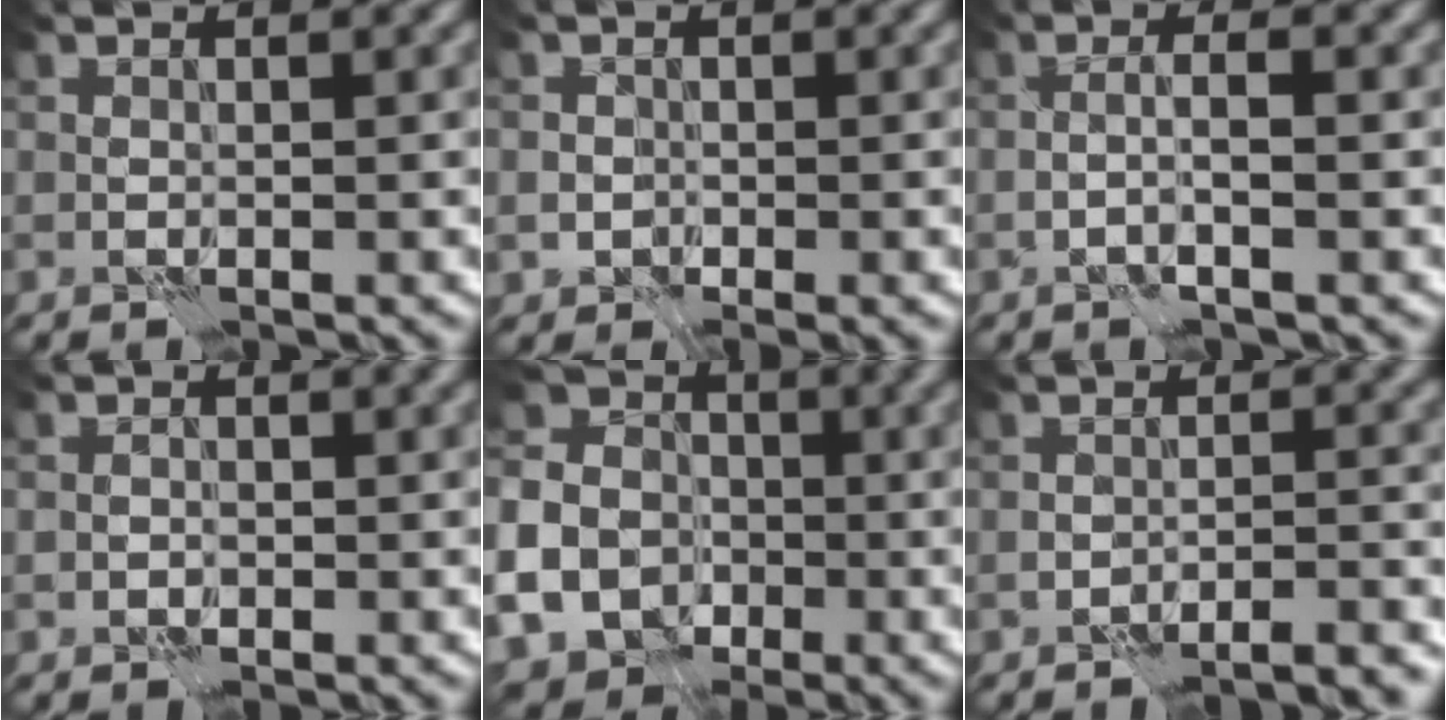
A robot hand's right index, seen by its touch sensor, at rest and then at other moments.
{"total": 2.1, "force": [-0.7, 1.8, 0.8], "torque": [-0.006, -0.005, -0.010]}
{"total": 1.7, "force": [-0.6, 0.1, 1.6], "torque": [-0.028, 0.007, -0.014]}
{"total": 0.8, "force": [-0.3, 0.7, 0.3], "torque": [0.001, 0.002, -0.007]}
{"total": 16.9, "force": [-6.4, 14.4, 6.1], "torque": [-0.160, -0.045, -0.145]}
{"total": 3.4, "force": [-3.1, 0.3, 1.4], "torque": [-0.015, 0.006, -0.045]}